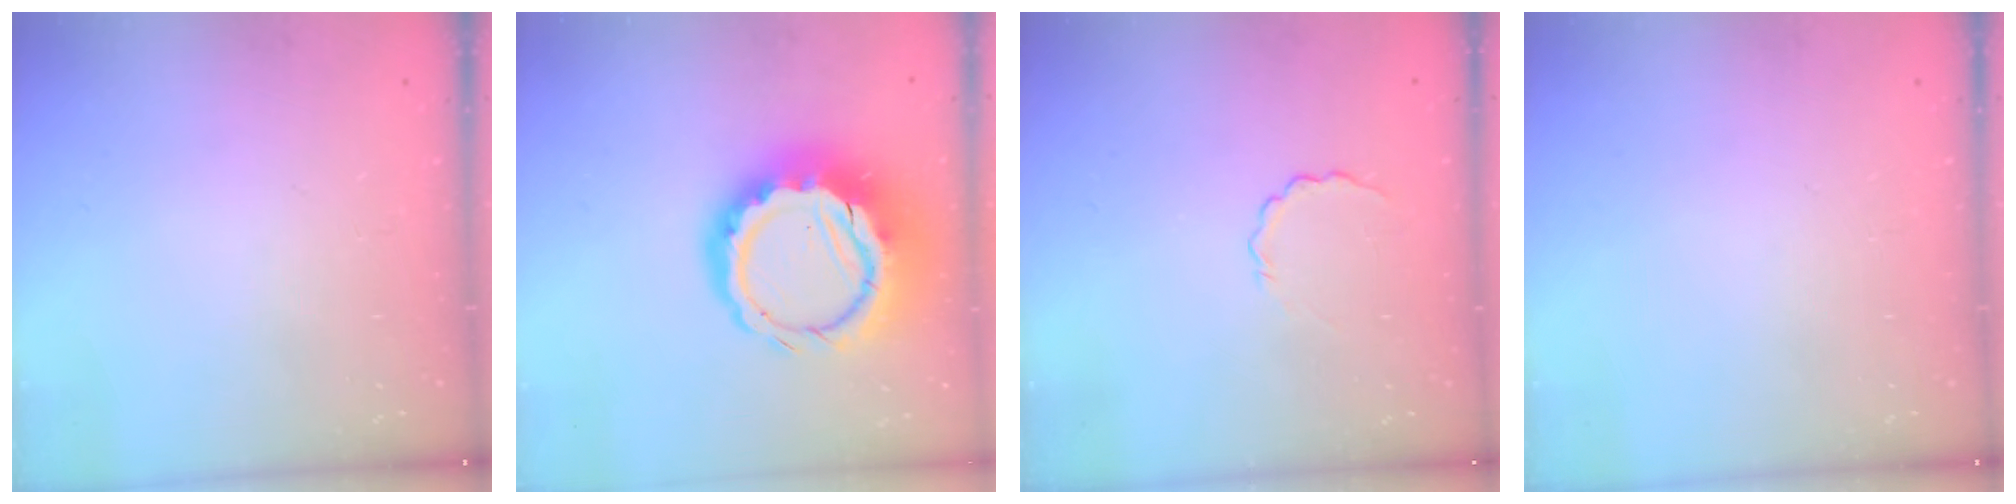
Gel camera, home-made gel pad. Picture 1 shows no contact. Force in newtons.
{"total": 17.6, "press": 17.2, "slide": 3.5}
{"total": 3.0, "press": 2.8, "slide": 0.9}
{"total": 0.0}